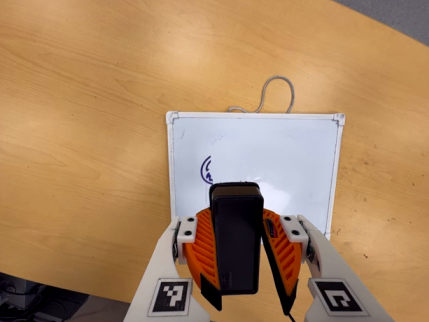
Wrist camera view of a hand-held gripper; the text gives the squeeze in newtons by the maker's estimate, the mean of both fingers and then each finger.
{"total": 9.2, "left": 9.4, "right": 8.9}